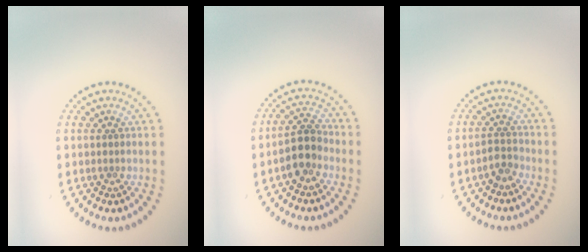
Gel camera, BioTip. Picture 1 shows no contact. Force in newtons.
{"total": 3.6, "press": 3.3, "slide": 1.3}
{"total": 1.7, "press": 1.3, "slide": 1.0}